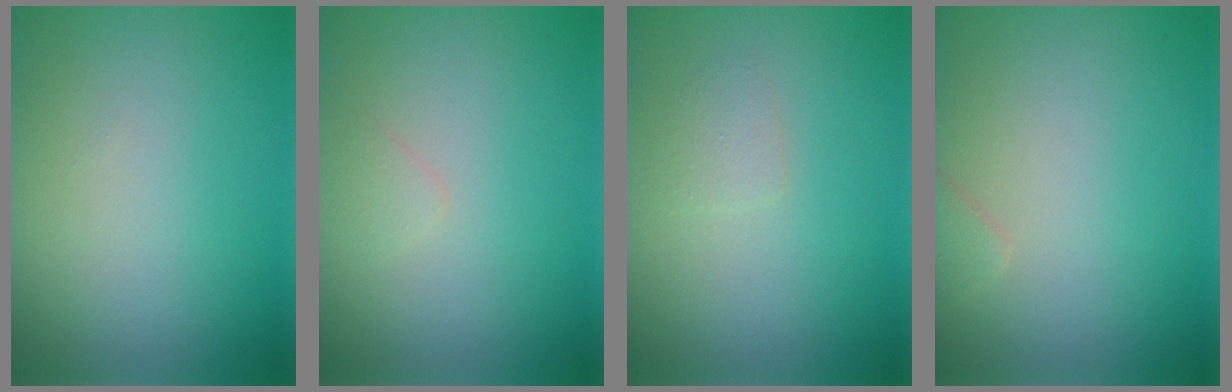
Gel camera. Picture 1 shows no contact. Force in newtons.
{"total": 0.7, "press": 0.7, "slide": 0.0}
{"total": 1.1, "press": 1.1, "slide": 0.0}
{"total": 0.8, "press": 0.8, "slide": 0.1}